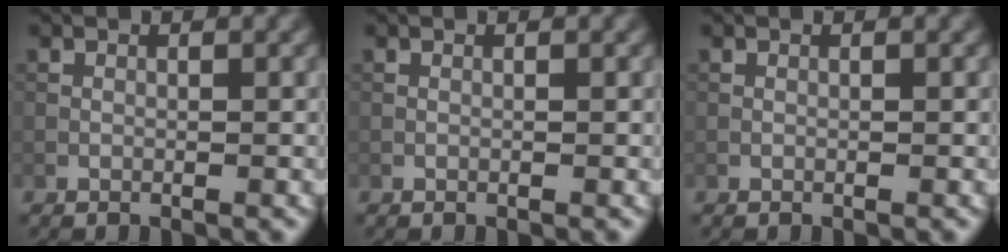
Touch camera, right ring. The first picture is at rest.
{"total": 0.0}
{"total": 0.0}